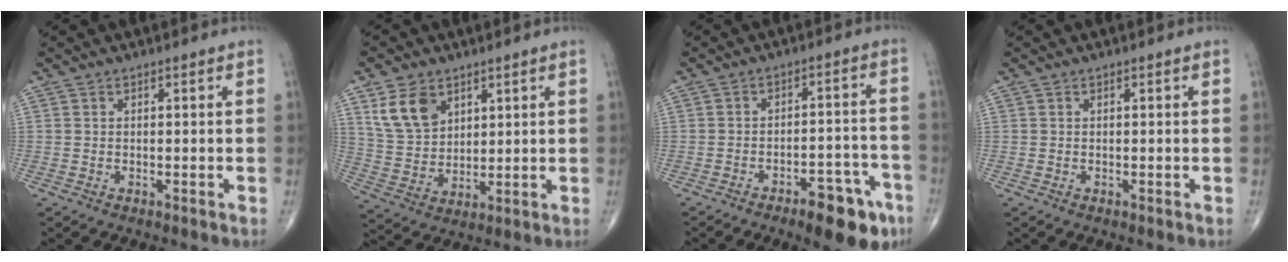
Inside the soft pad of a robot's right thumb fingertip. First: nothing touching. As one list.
[{"total": 9.7, "force": [5.0, 6.6, 5.2], "torque": [-0.081, -0.021, 0.107]}, {"total": 11.3, "force": [-6.8, 4.2, 8.0], "torque": [-0.085, 0.045, -0.089]}, {"total": 0.0}]